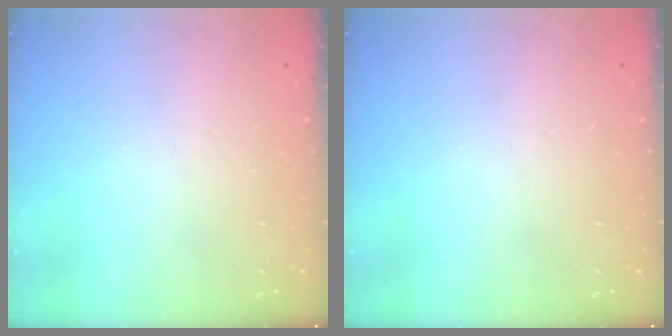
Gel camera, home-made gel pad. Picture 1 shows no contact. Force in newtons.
{"total": 0.0}